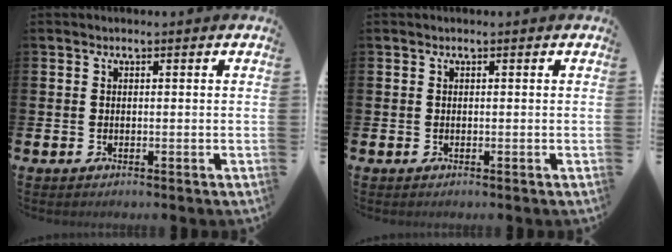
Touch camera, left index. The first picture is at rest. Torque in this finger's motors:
{"motor_torque": [0.01, 0.03, 0.02, 0.00]}